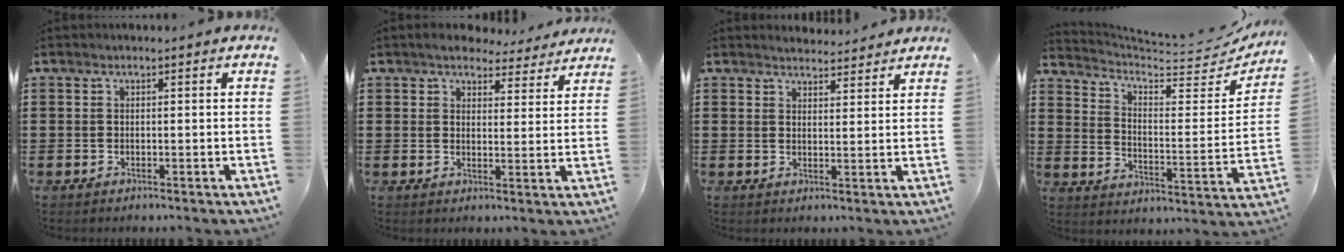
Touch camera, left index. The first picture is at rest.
{"total": 4.8, "force": [4.6, 0.9, 1.0], "torque": [-0.031, -0.020, 0.082]}
{"total": 2.8, "force": [2.8, 0.3, 0.1], "torque": [-0.011, -0.009, 0.052]}
{"total": 4.9, "force": [4.2, 1.2, 2.4], "torque": [-0.062, -0.041, 0.064]}